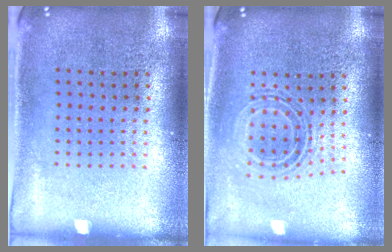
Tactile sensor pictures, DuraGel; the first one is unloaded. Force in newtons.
{"total": 0.8, "press": 0.8, "slide": 0.3}